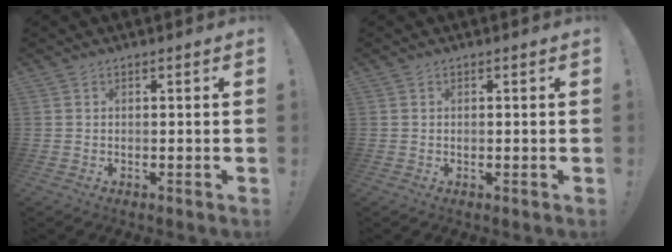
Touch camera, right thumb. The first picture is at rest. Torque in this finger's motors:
{"motor_torque": [0.15, 0.05, 0.12, -0.16, 0.00]}